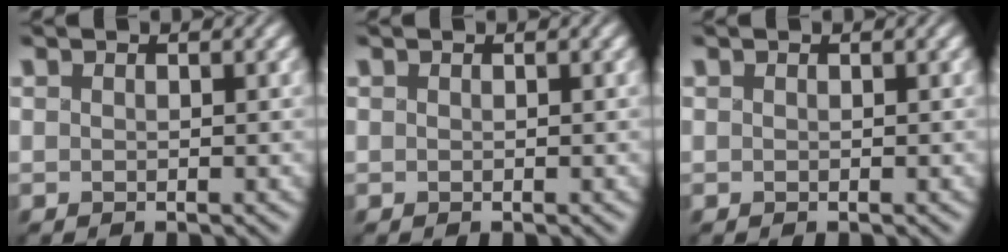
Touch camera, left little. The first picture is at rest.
{"total": 0.0}
{"total": 0.0}